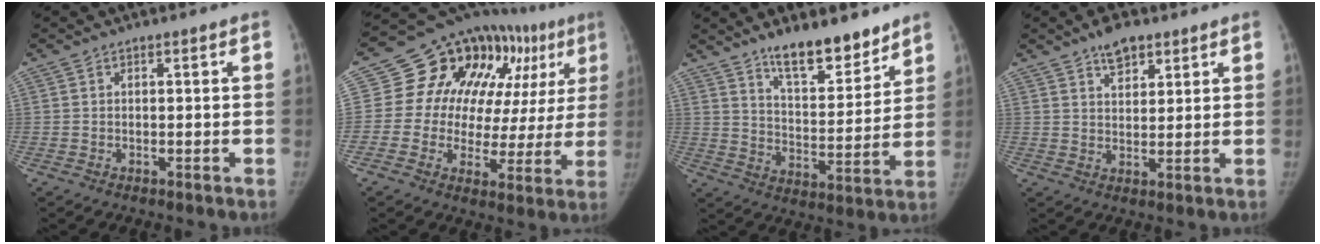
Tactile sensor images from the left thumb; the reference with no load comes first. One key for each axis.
{"total": 23.2, "fx": 7.9, "fy": 14.2, "fz": 16.5, "tx": -0.169, "ty": 0.029, "tz": 0.110}
{"total": 13.0, "fx": 10.3, "fy": 4.2, "fz": 6.7, "tx": -0.068, "ty": -0.079, "tz": 0.172}
{"total": 5.6, "fx": 3.8, "fy": 2.8, "fz": 2.9, "tx": -0.021, "ty": -0.021, "tz": 0.061}